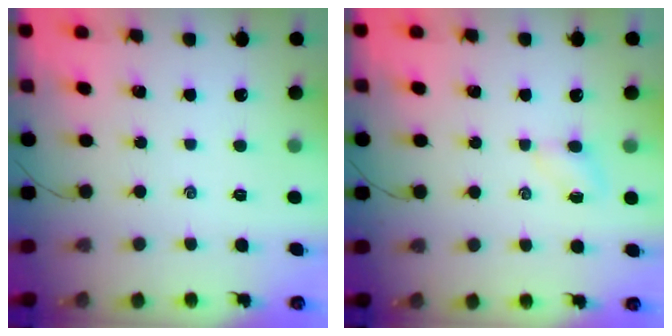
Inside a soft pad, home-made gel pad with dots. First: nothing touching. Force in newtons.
{"total": 2.8, "press": 2.6, "slide": 1.0}